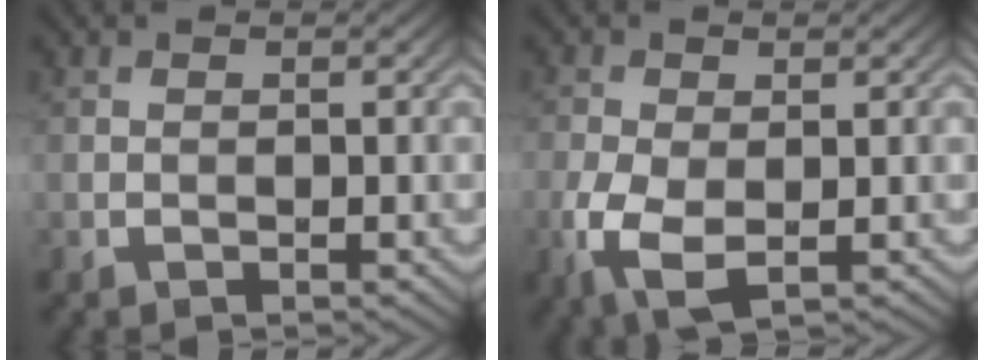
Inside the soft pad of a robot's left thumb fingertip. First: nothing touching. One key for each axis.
{"total": 5.2, "fx": -1.6, "fy": 2.9, "fz": 4.1, "tx": -0.112, "ty": -0.011, "tz": -0.031}